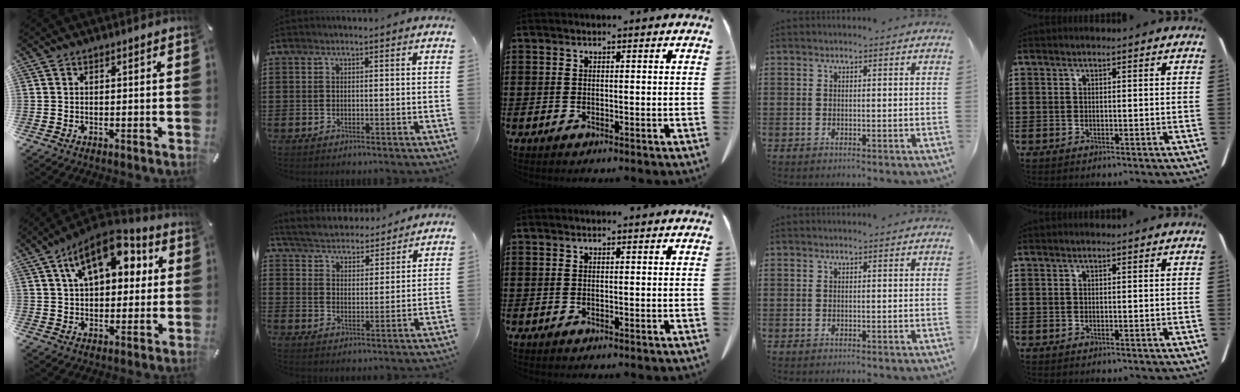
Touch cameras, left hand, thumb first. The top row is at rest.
{"thumb": {"total": 14.8, "force": [6.2, 8.8, 10.1], "torque": [-0.159, -0.014, 0.106]}, "index": {"total": 4.4, "force": [4.4, 0.4, 0.0], "torque": [-0.025, -0.029, 0.074]}}